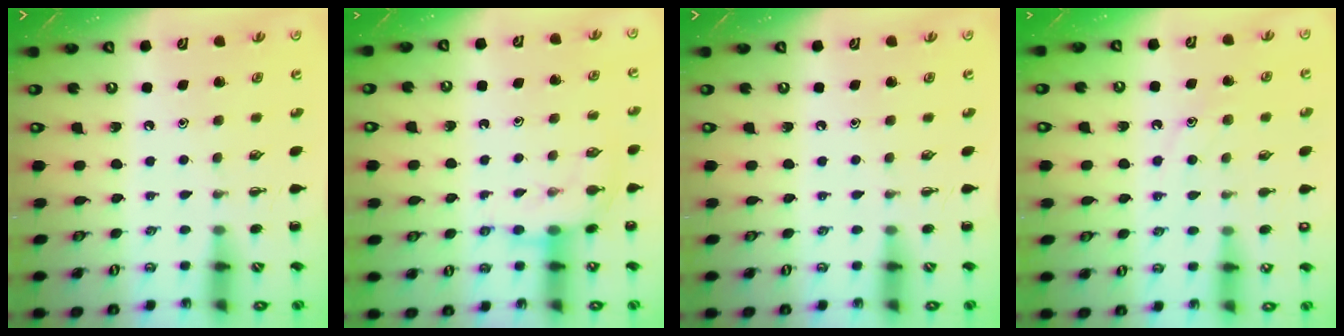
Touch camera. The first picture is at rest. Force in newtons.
{"total": 9.0, "press": 9.0, "slide": 0.9}
{"total": 0.0}
{"total": 10.0, "press": 9.9, "slide": 1.4}